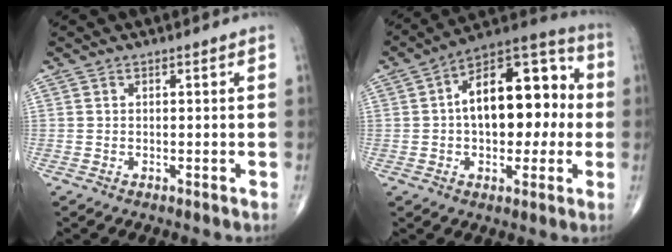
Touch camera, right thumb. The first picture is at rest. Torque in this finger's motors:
{"motor_torque": [0.09, 1.27, 0.66, -0.22, 0.15]}